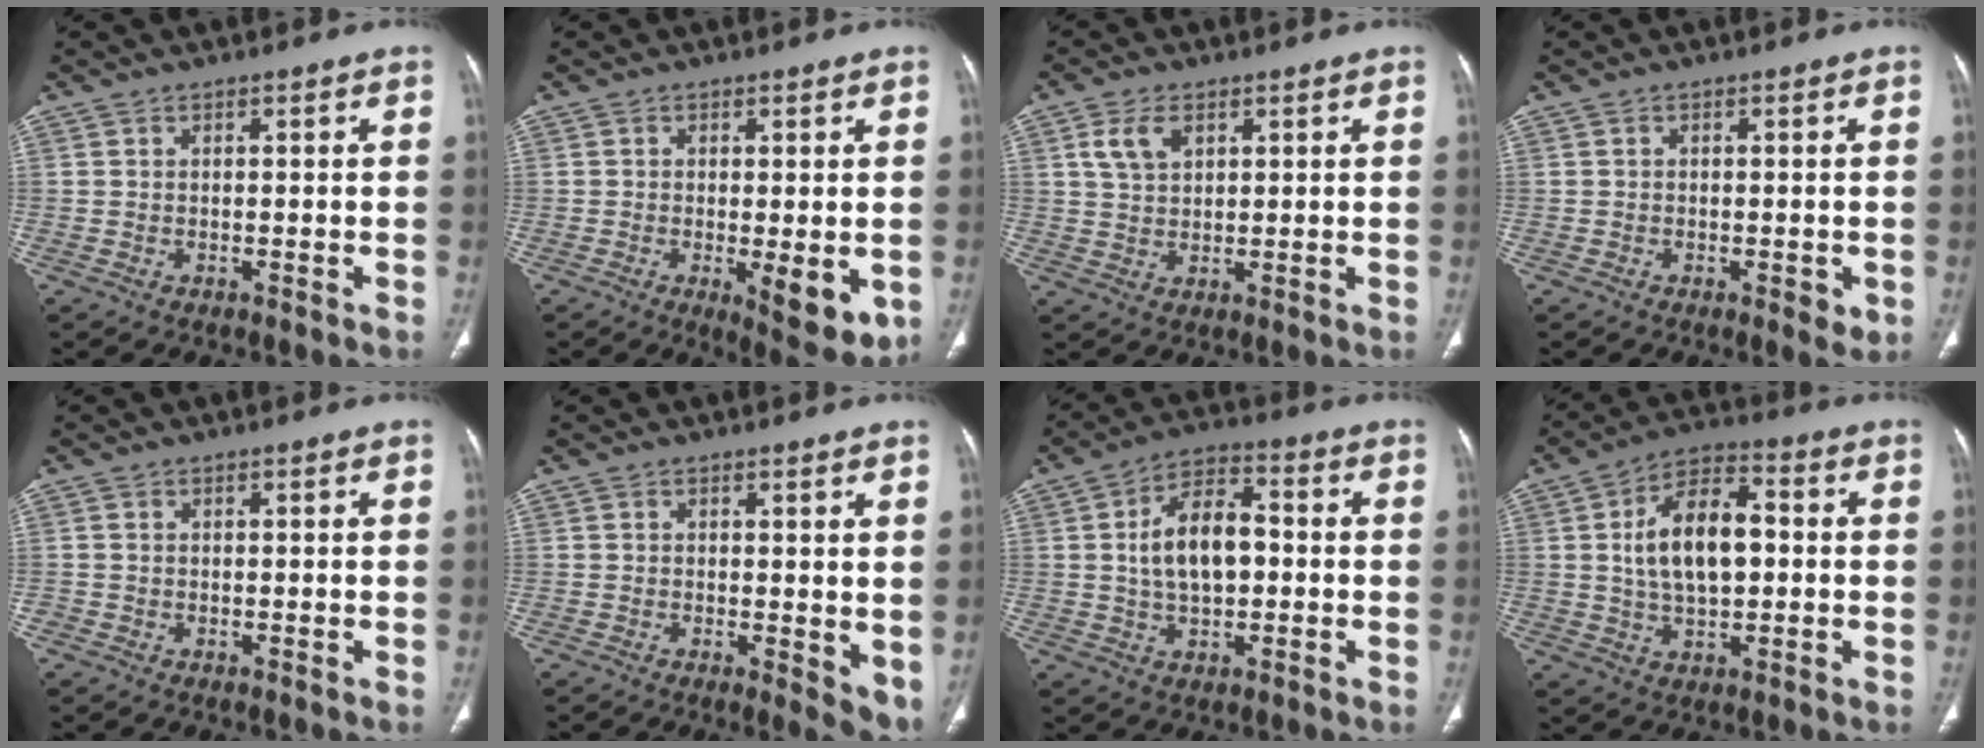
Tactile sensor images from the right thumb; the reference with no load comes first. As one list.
[{"total": 8.1, "force": [-1.8, 2.9, 7.4], "torque": [-0.096, -0.022, -0.020]}, {"total": 5.2, "force": [2.3, 3.2, 3.4], "torque": [-0.058, -0.004, 0.046]}, {"total": 2.6, "force": [-0.7, 1.2, 2.2], "torque": [-0.022, -0.004, -0.008]}, {"total": 0.6, "force": [-0.2, 0.6, 0.0], "torque": [0.001, 0.004, -0.006]}, {"total": 5.7, "force": [0.0, 2.4, 5.2], "torque": [-0.057, -0.015, 0.000]}, {"total": 11.1, "force": [0.2, 6.4, 9.0], "torque": [-0.144, 0.022, -0.001]}, {"total": 13.0, "force": [0.9, 7.1, 10.9], "torque": [-0.173, 0.018, 0.010]}]